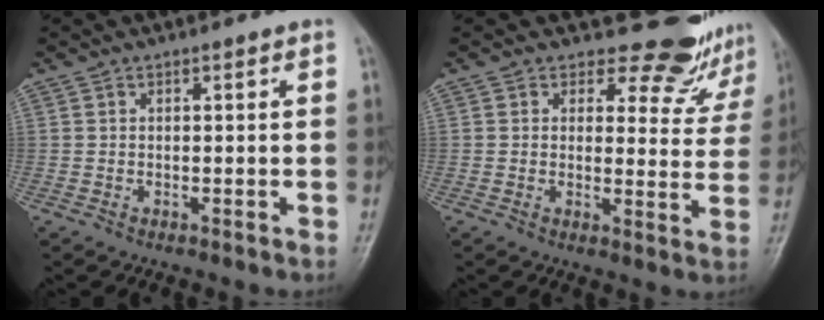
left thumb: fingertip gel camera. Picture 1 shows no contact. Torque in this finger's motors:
{"motor_torque": [-0.17, -0.07, -0.48, -0.21, 0.01]}